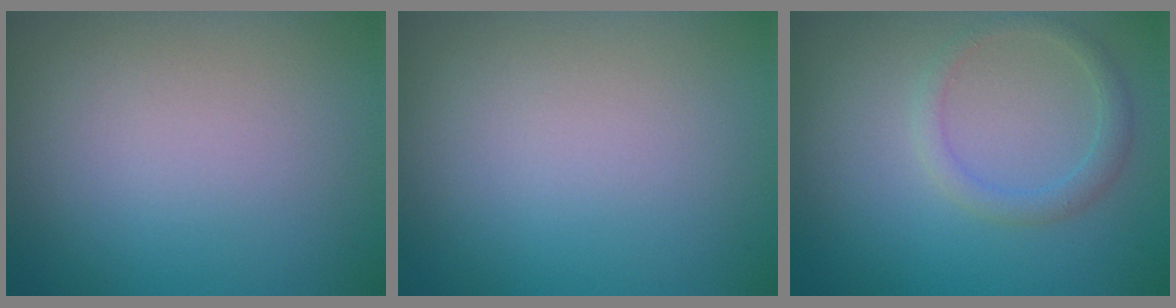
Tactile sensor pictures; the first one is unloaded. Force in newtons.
{"total": 0.0}
{"total": 1.8, "press": 1.8, "slide": 0.2}